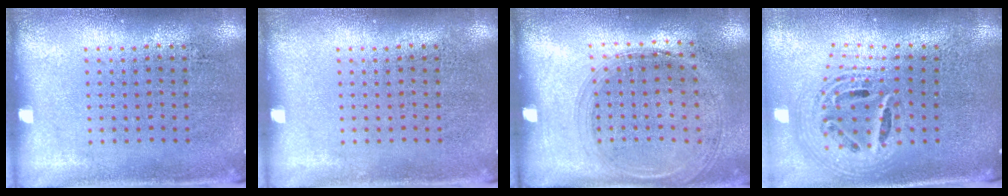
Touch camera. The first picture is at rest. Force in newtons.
{"total": 0.0}
{"total": 1.4, "press": 1.2, "slide": 0.6}
{"total": 2.6, "press": 1.8, "slide": 1.8}